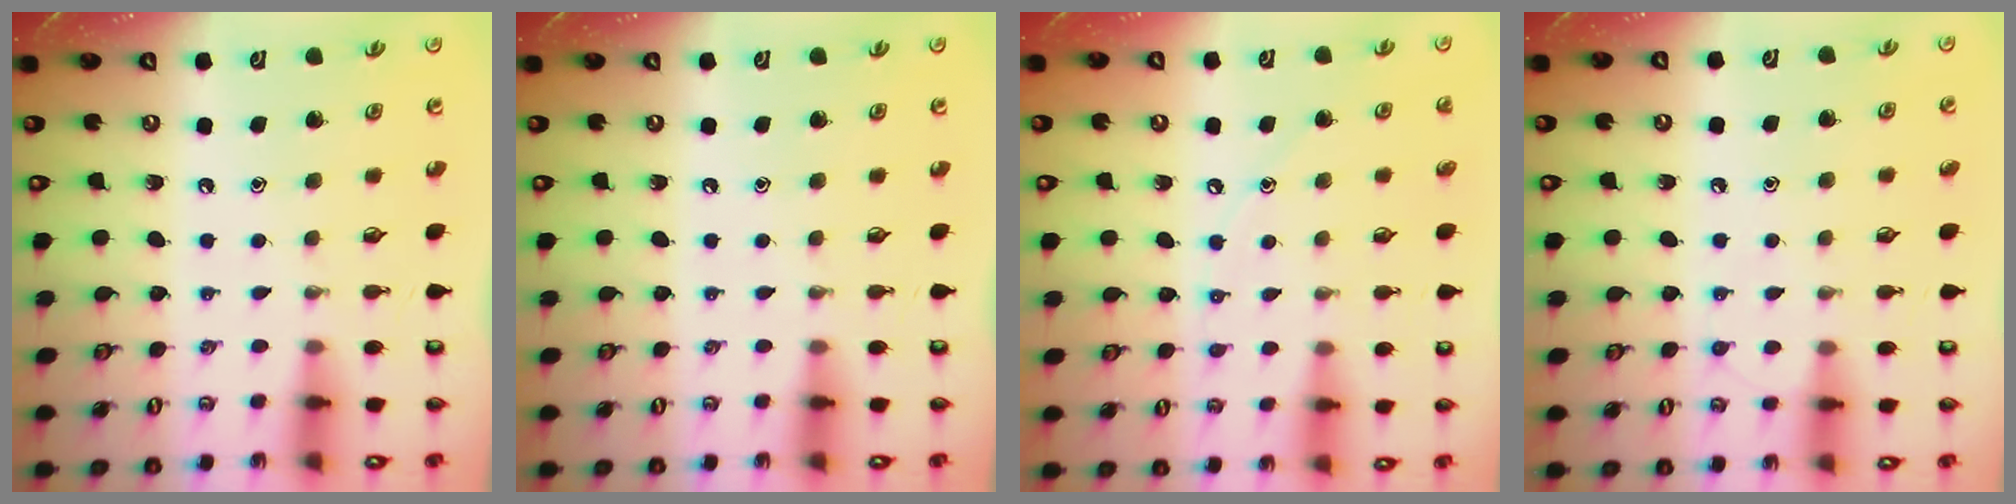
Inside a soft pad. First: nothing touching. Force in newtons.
{"total": 0.0}
{"total": 5.8, "press": 5.7, "slide": 0.6}
{"total": 5.1, "press": 5.0, "slide": 0.7}